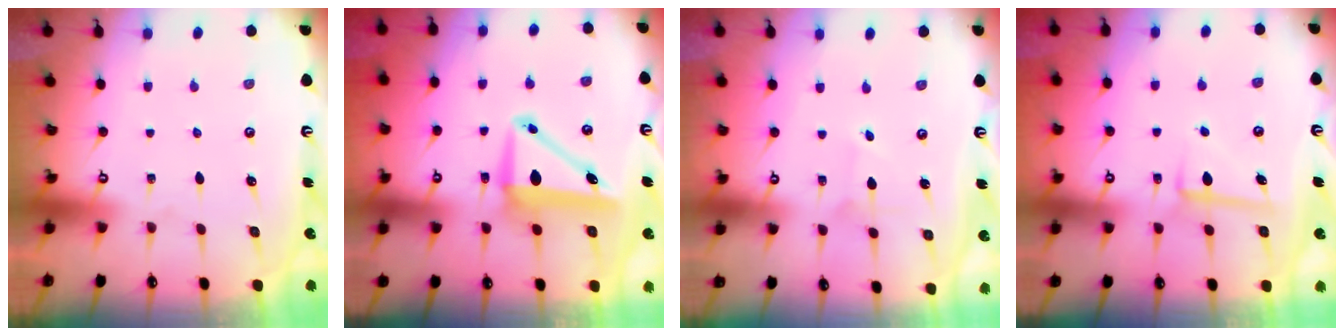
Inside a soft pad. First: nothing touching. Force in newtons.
{"total": 8.9, "press": 8.3, "slide": 3.1}
{"total": 2.0, "press": 2.0, "slide": 0.2}
{"total": 6.8, "press": 6.7, "slide": 1.4}